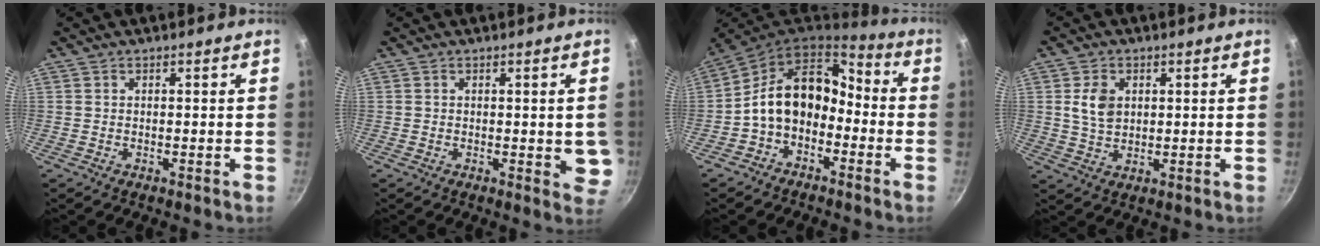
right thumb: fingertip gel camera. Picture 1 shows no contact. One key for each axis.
{"total": 4.9, "fx": -0.2, "fy": 2.1, "fz": 4.4, "tx": -0.035, "ty": -0.008, "tz": -0.003}
{"total": 13.5, "fx": -2.9, "fy": 9.7, "fz": 8.9, "tx": -0.122, "ty": 0.063, "tz": -0.070}
{"total": 5.9, "fx": 1.4, "fy": 4.2, "fz": 3.8, "tx": -0.060, "ty": -0.007, "tz": 0.029}